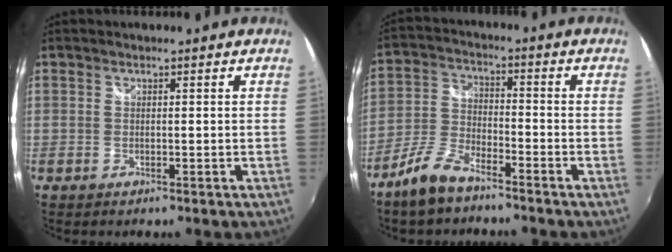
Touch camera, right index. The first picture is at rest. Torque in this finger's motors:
{"motor_torque": [0.58, -0.47, 0.28, 0.02]}